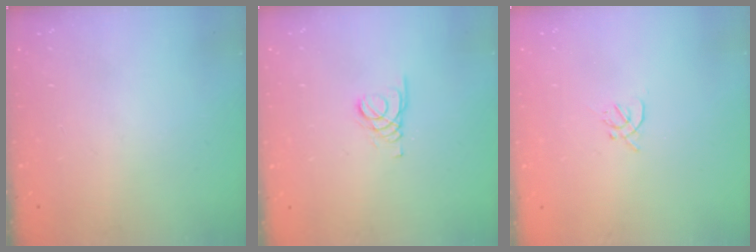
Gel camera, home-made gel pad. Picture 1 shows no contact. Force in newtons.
{"total": 1.8, "press": 1.8, "slide": 0.2}
{"total": 1.9, "press": 1.8, "slide": 0.5}